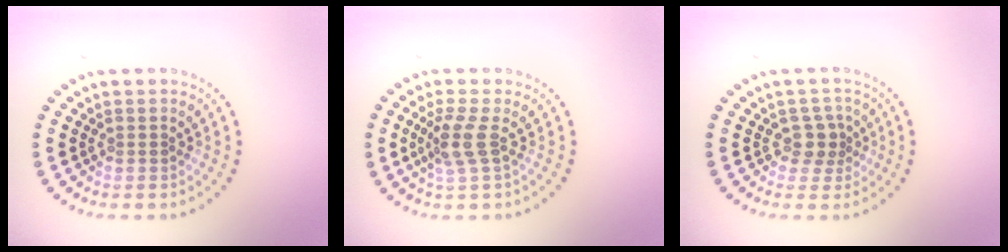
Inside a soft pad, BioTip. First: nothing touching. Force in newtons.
{"total": 2.6, "press": 1.9, "slide": 1.8}
{"total": 2.1, "press": 1.7, "slide": 1.2}